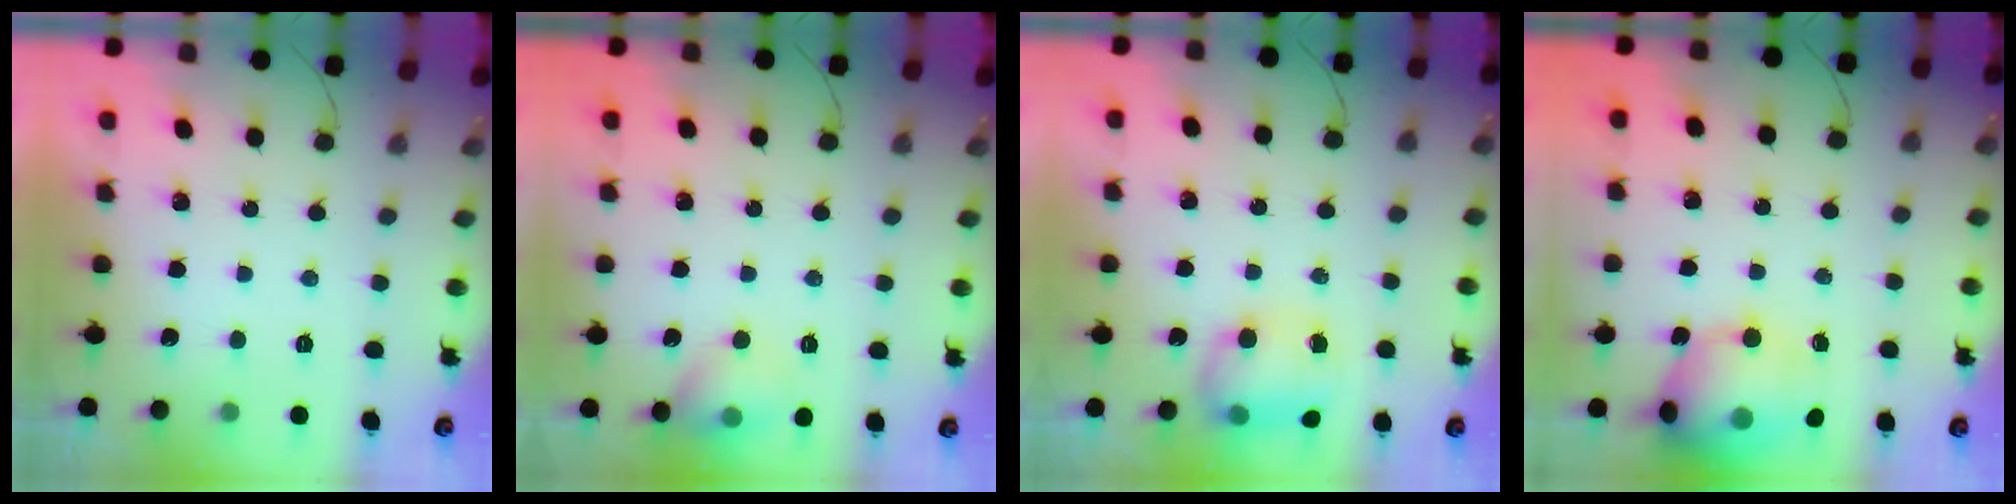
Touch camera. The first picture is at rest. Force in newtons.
{"total": 8.1, "press": 8.0, "slide": 1.5}
{"total": 9.0, "press": 8.8, "slide": 1.8}
{"total": 15.8, "press": 15.7, "slide": 2.3}